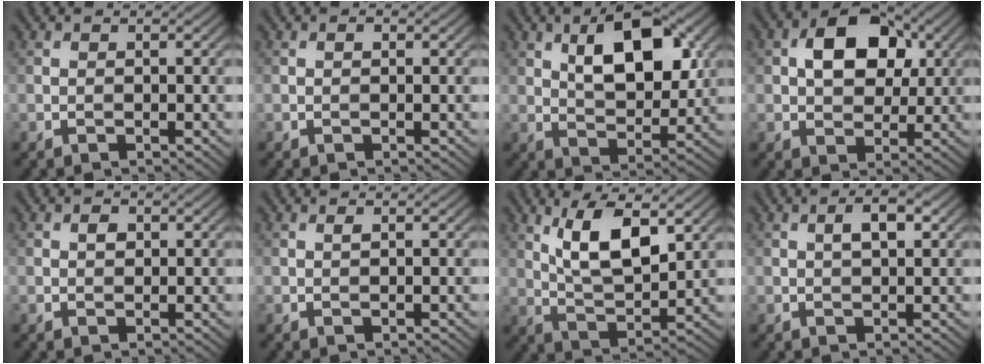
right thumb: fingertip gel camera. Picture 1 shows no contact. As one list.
[{"total": 0.6, "force": [0.1, 0.3, 0.5], "torque": [-0.006, -0.001, 0.000]}, {"total": 10.5, "force": [3.7, 5.2, 8.3], "torque": [-0.137, 0.006, 0.062]}, {"total": 8.7, "force": [2.1, 5.8, 6.1], "torque": [-0.104, 0.010, 0.030]}, {"total": 1.2, "force": [0.3, 0.9, 0.8], "torque": [-0.014, 0.000, 0.003]}, {"total": 0.6, "force": [0.2, 0.1, 0.5], "torque": [-0.010, 0.001, 0.003]}, {"total": 9.1, "force": [4.0, 3.4, 7.5], "torque": [-0.146, 0.000, 0.079]}, {"total": 2.9, "force": [0.8, 1.2, 2.5], "torque": [-0.040, 0.005, 0.011]}]